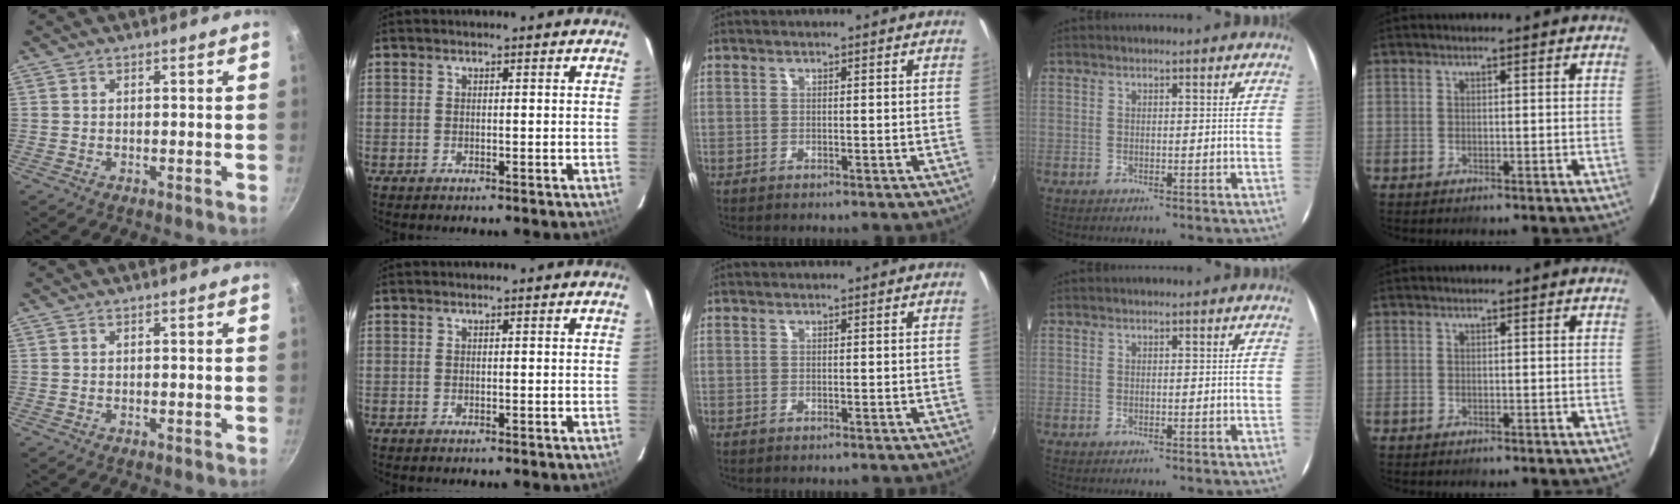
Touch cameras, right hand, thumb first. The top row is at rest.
{}